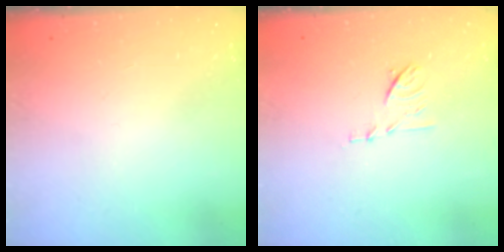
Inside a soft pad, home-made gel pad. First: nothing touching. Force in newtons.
{"total": 6.9, "press": 6.8, "slide": 1.0}